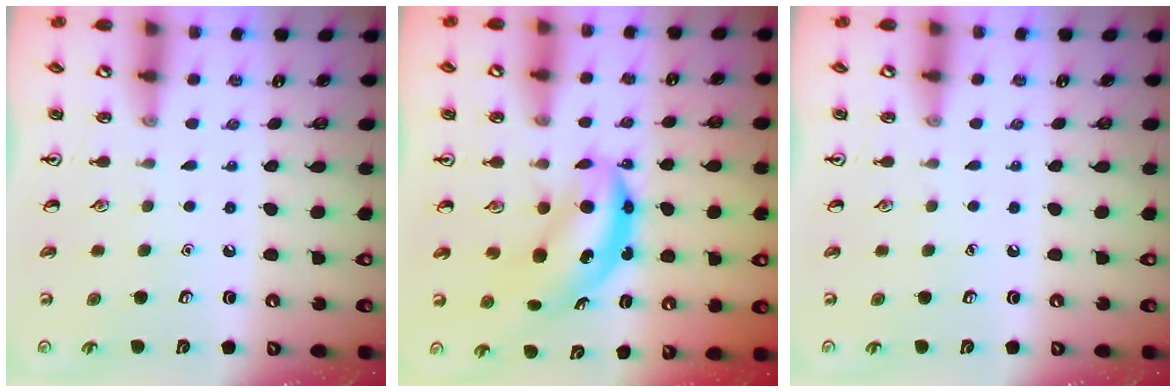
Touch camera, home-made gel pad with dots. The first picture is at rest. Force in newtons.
{"total": 6.2, "press": 6.0, "slide": 1.4}
{"total": 0.0}